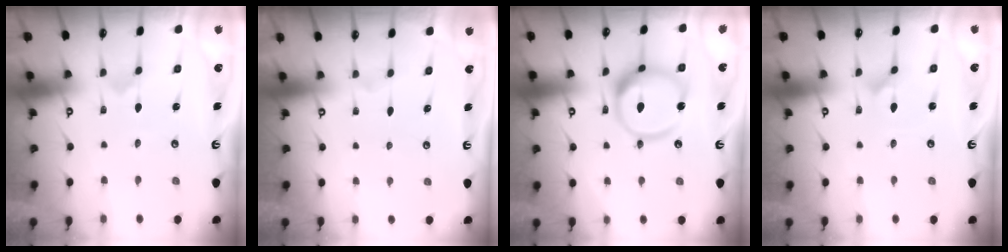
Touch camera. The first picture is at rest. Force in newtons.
{"total": 0.0}
{"total": 17.1, "press": 16.9, "slide": 2.3}
{"total": 1.6, "press": 1.6, "slide": 0.1}